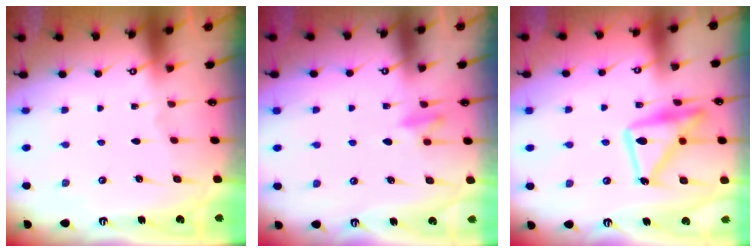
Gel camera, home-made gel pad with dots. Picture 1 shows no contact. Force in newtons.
{"total": 8.5, "press": 8.4, "slide": 1.5}
{"total": 17.7, "press": 17.6, "slide": 1.1}